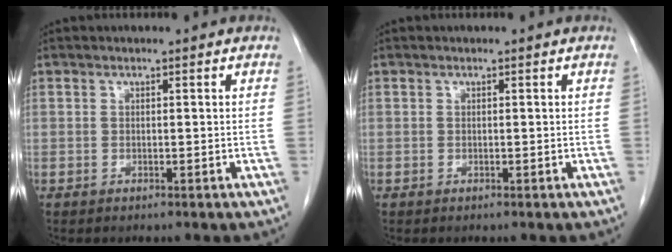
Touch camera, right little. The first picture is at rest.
{"total": 0.0}